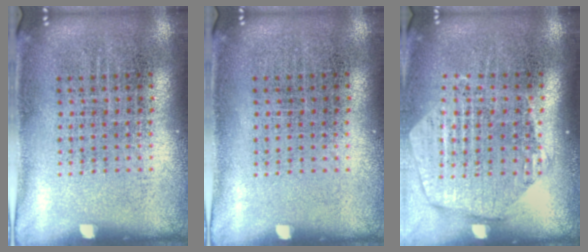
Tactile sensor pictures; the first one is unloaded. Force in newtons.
{"total": 0.0}
{"total": 1.9, "press": 1.7, "slide": 0.9}